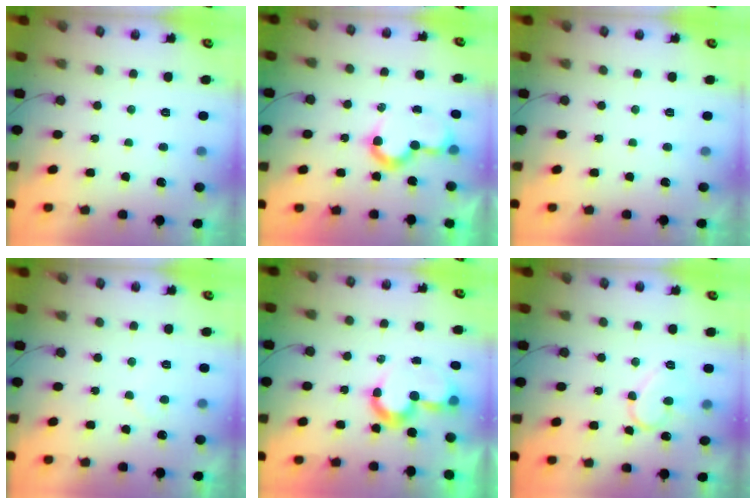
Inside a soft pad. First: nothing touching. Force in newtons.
{"total": 8.7, "press": 8.6, "slide": 0.1}
{"total": 1.8, "press": 1.8, "slide": 0.1}
{"total": 4.8, "press": 4.8, "slide": 0.5}
{"total": 8.7, "press": 8.7, "slide": 0.1}
{"total": 11.1, "press": 11.0, "slide": 0.9}